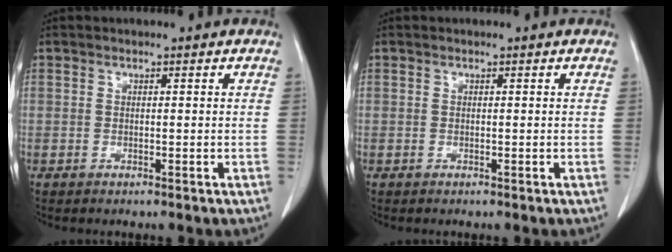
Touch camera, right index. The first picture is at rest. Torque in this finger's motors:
{"motor_torque": [0.00, 0.00, 0.00, 0.00]}